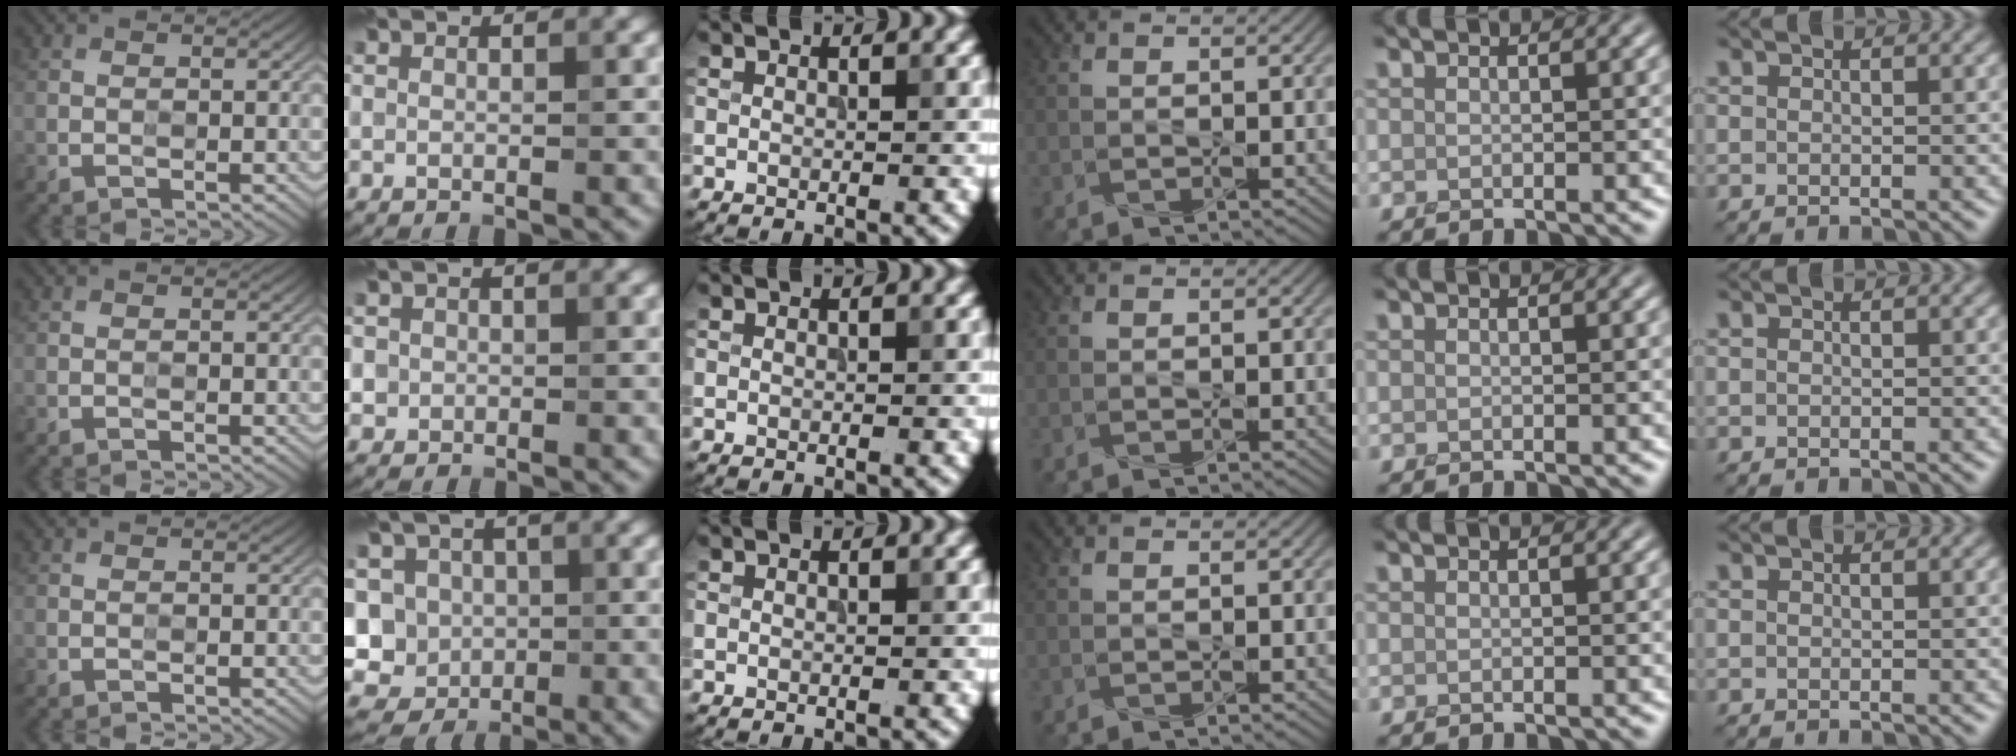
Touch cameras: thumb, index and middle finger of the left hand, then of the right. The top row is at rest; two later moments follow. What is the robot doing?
{"motion": "press", "object": "toy piano key"}